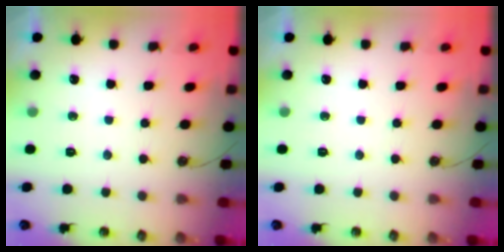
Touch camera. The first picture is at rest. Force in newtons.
{"total": 0.0}